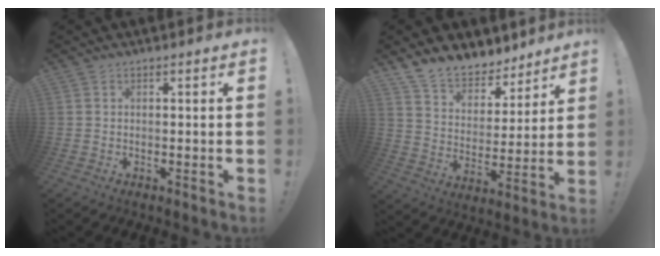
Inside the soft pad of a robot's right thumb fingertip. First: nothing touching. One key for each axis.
{"total": 11.7, "fx": 10.1, "fy": 5.2, "fz": 3.0, "tx": -0.063, "ty": -0.081, "tz": 0.190}